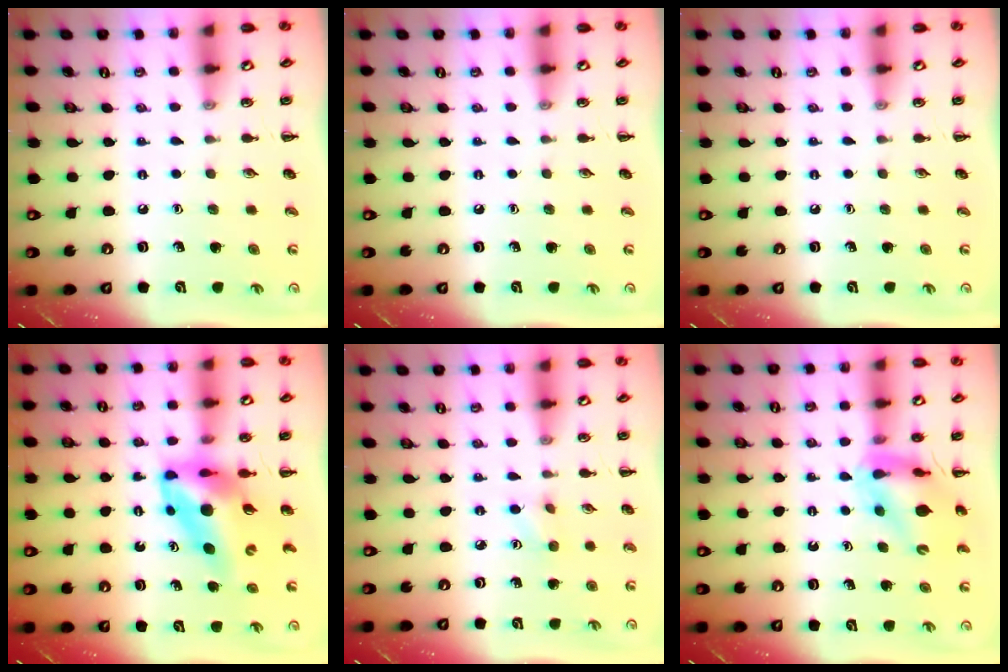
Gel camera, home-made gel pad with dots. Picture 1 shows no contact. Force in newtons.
{"total": 0.0}
{"total": 0.0}
{"total": 11.4, "press": 10.8, "slide": 3.9}
{"total": 3.2, "press": 3.0, "slide": 1.0}
{"total": 12.0, "press": 11.5, "slide": 3.7}